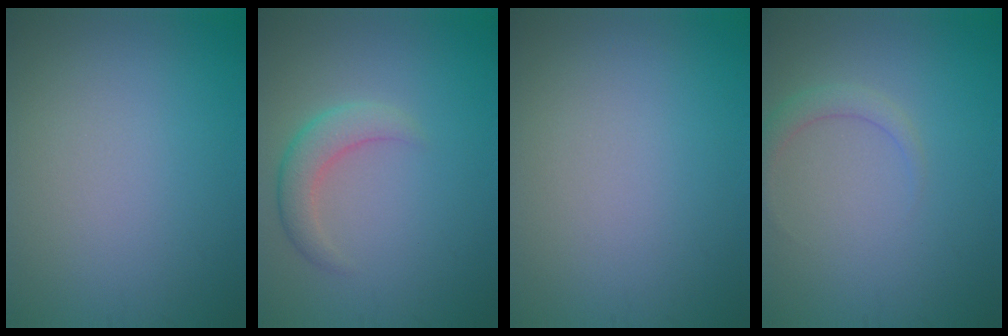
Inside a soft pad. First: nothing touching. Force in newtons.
{"total": 2.6, "press": 2.6, "slide": 0.0}
{"total": 0.0}
{"total": 1.6, "press": 1.6, "slide": 0.1}